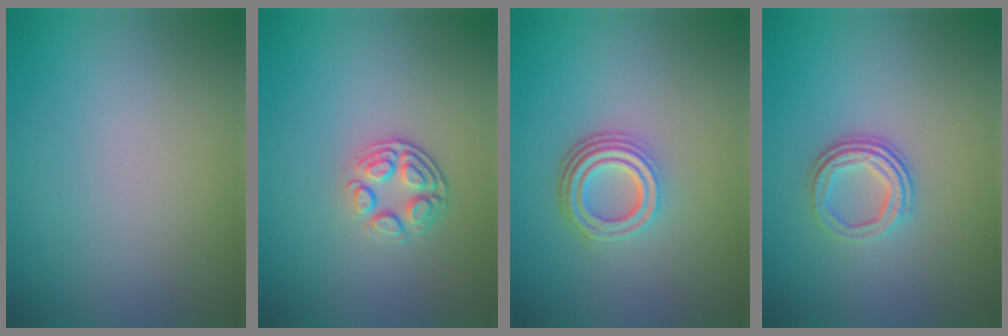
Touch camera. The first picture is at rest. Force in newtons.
{"total": 3.0, "press": 2.3, "slide": 1.9}
{"total": 4.2, "press": 3.1, "slide": 2.7}
{"total": 3.1, "press": 2.3, "slide": 2.0}